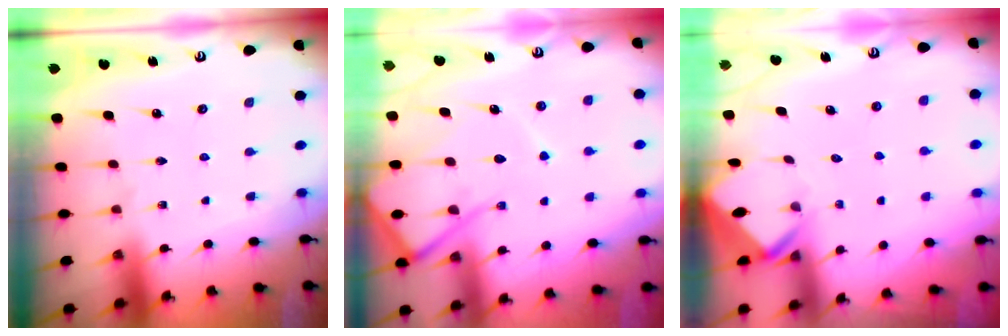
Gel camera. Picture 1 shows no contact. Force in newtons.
{"total": 13.1, "press": 13.1, "slide": 1.3}
{"total": 2.8, "press": 2.8, "slide": 0.1}